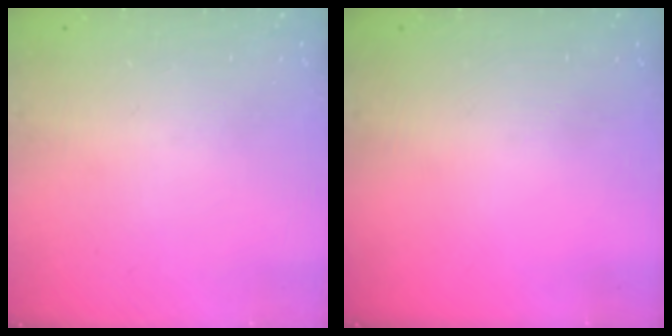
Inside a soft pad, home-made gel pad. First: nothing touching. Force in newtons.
{"total": 0.0}